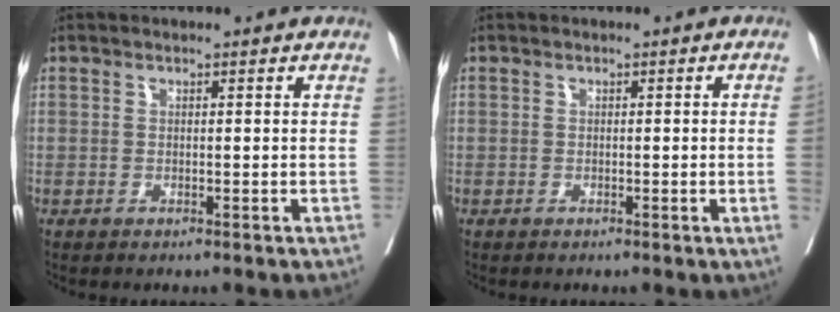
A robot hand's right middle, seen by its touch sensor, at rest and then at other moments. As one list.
[{"total": 2.4, "force": [-0.1, -0.4, 2.4], "torque": [-0.042, 0.003, 0.004]}]